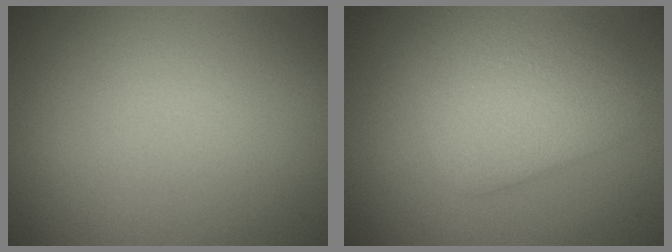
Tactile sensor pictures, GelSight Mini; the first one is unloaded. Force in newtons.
{"total": 4.5, "press": 4.5, "slide": 0.3}